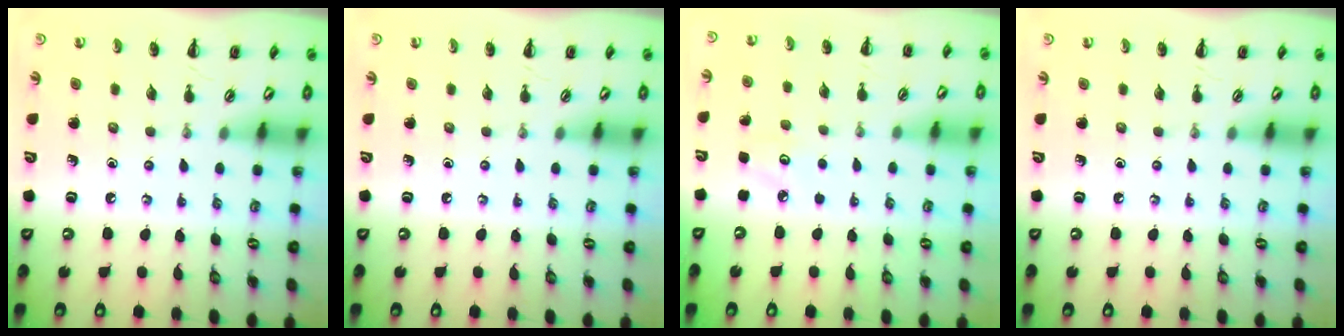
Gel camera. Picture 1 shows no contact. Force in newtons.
{"total": 0.0}
{"total": 2.4, "press": 2.3, "slide": 0.6}
{"total": 0.0}